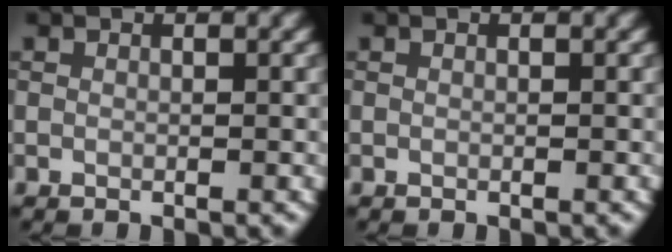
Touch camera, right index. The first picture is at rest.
{"total": 0.0}